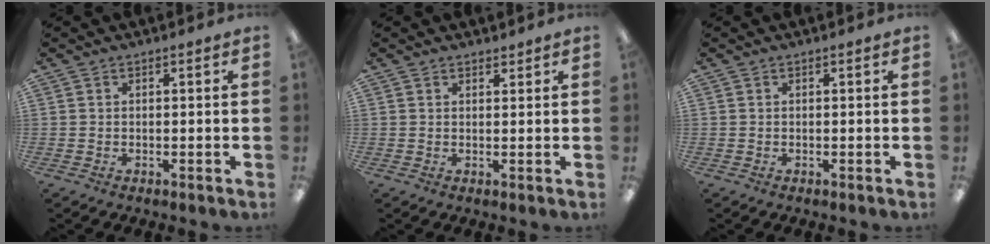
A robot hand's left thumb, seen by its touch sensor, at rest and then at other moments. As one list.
[{"total": 1.3, "force": [1.2, 0.5, 0.1], "torque": [0.005, -0.005, 0.022]}, {"total": 0.0}]